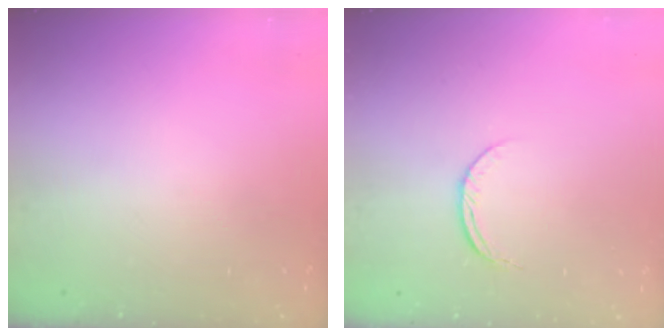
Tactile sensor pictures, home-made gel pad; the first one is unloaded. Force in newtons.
{"total": 4.9, "press": 4.9, "slide": 0.5}